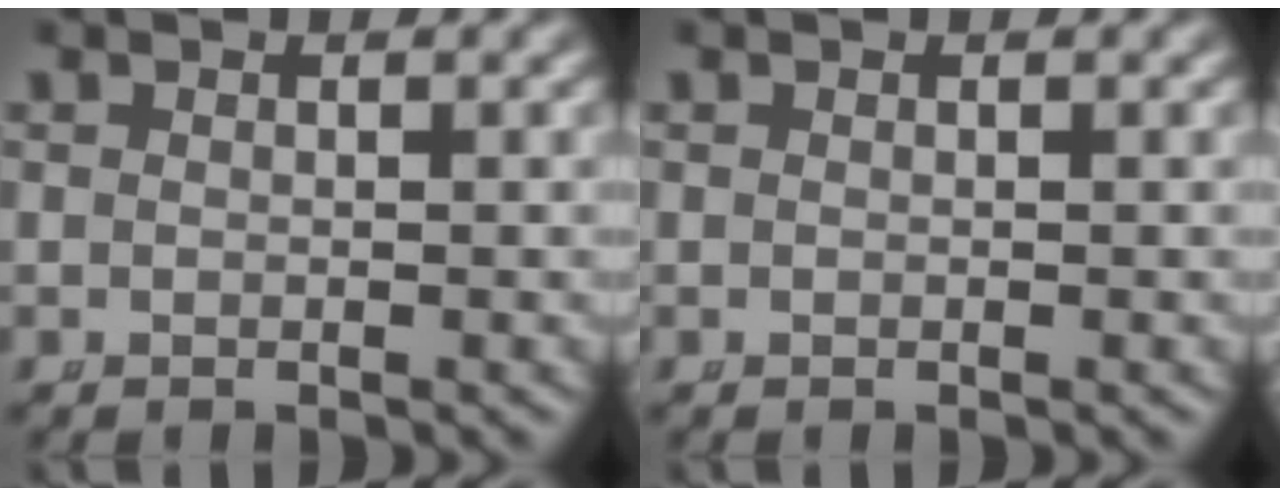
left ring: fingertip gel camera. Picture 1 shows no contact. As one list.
[{"total": 0.0}]